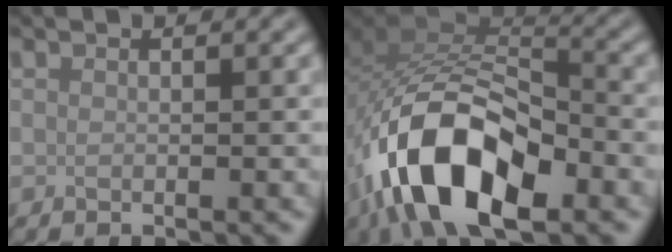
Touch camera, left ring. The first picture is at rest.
{"total": 12.8, "force": [-5.8, 6.6, 9.3], "torque": [-0.176, -0.005, -0.106]}